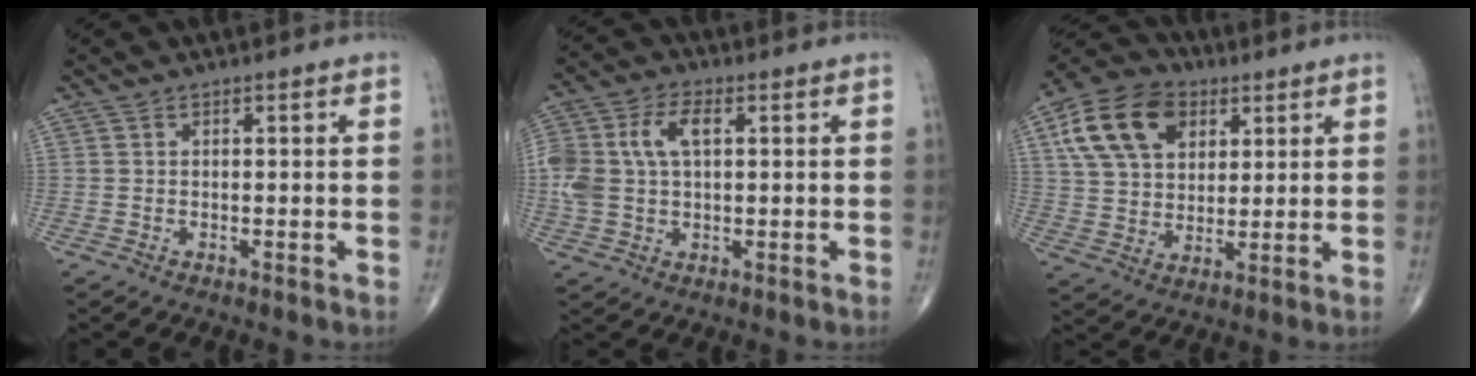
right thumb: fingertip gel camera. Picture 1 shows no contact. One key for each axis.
{"total": 10.7, "fx": 1.8, "fy": 6.4, "fz": 8.4, "tx": -0.187, "ty": 0.018, "tz": 0.036}
{"total": 16.0, "fx": 6.1, "fy": 11.0, "fz": 9.8, "tx": -0.165, "ty": -0.003, "tz": 0.108}